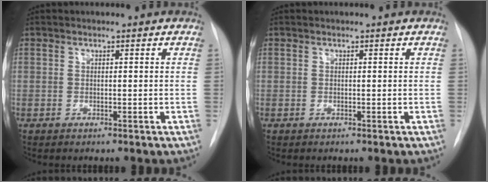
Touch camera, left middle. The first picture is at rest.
{"total": 0.0}